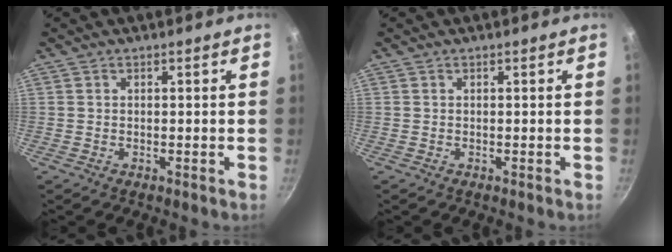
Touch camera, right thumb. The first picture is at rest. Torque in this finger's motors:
{"motor_torque": [-0.18, 0.19, -0.05, 0.38, 0.02]}